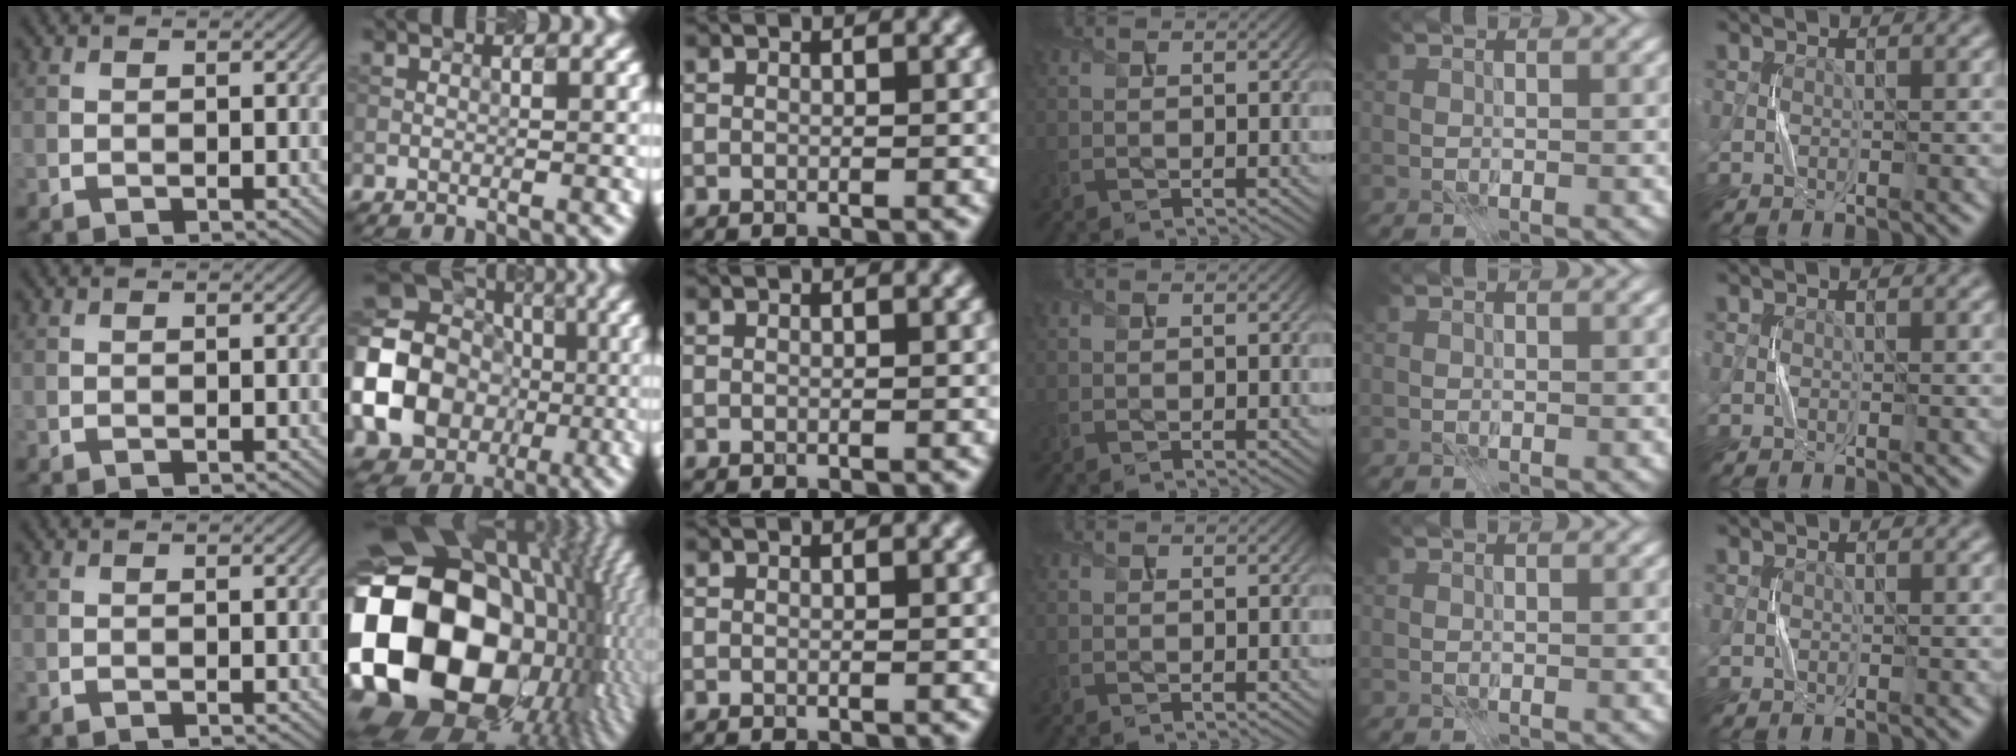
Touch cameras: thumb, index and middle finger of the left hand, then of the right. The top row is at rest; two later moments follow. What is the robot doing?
{"motion": "press", "object": "sticker"}